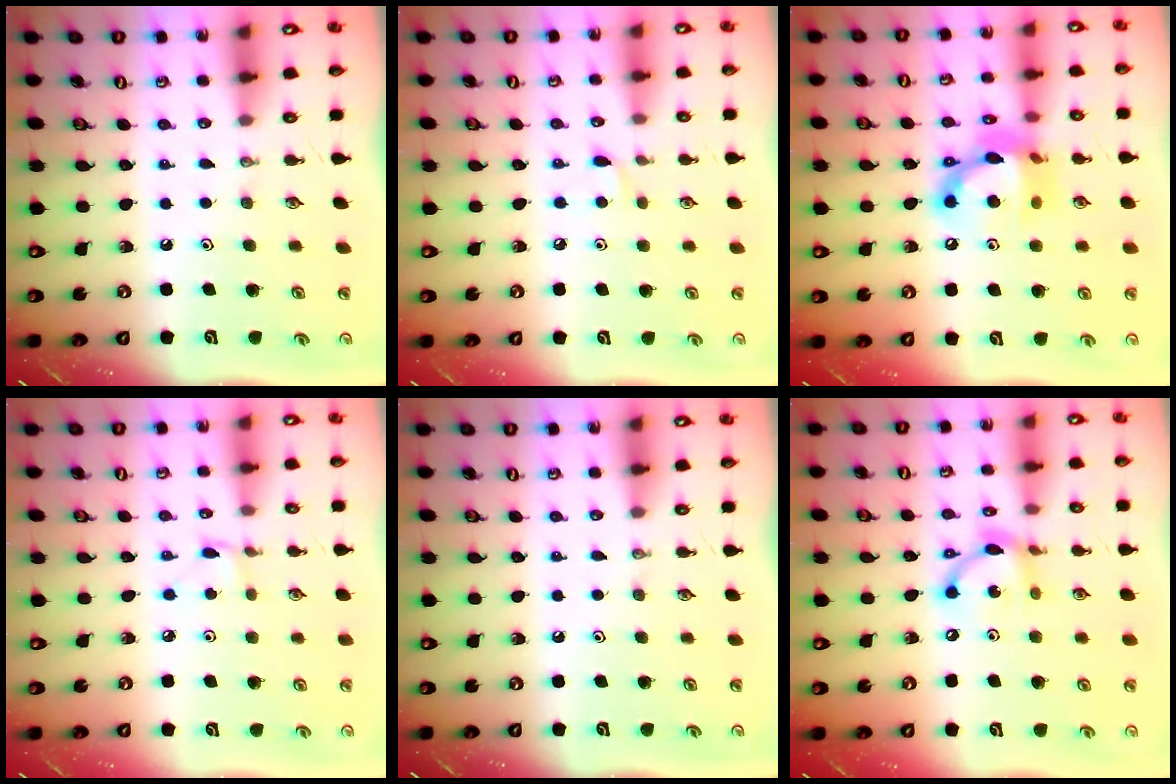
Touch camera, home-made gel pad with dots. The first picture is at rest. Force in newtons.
{"total": 4.7, "press": 4.7, "slide": 0.6}
{"total": 15.5, "press": 15.5, "slide": 1.5}
{"total": 1.7, "press": 1.7, "slide": 0.1}
{"total": 0.0}
{"total": 11.1, "press": 11.1, "slide": 0.7}